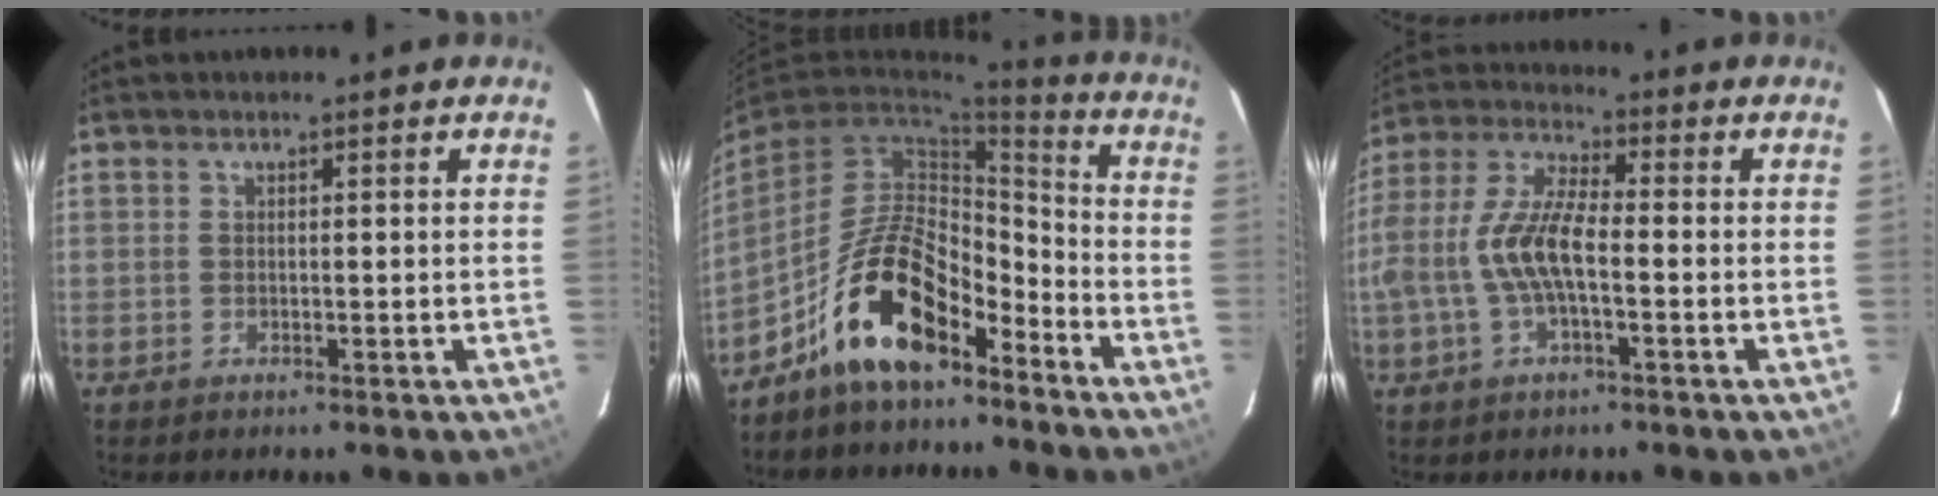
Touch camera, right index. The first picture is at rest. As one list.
[{"total": 14.6, "force": [-9.5, 6.3, 9.1], "torque": [-0.168, 0.025, -0.164]}, {"total": 12.1, "force": [-2.3, 4.3, 11.1], "torque": [-0.238, 0.007, -0.044]}]